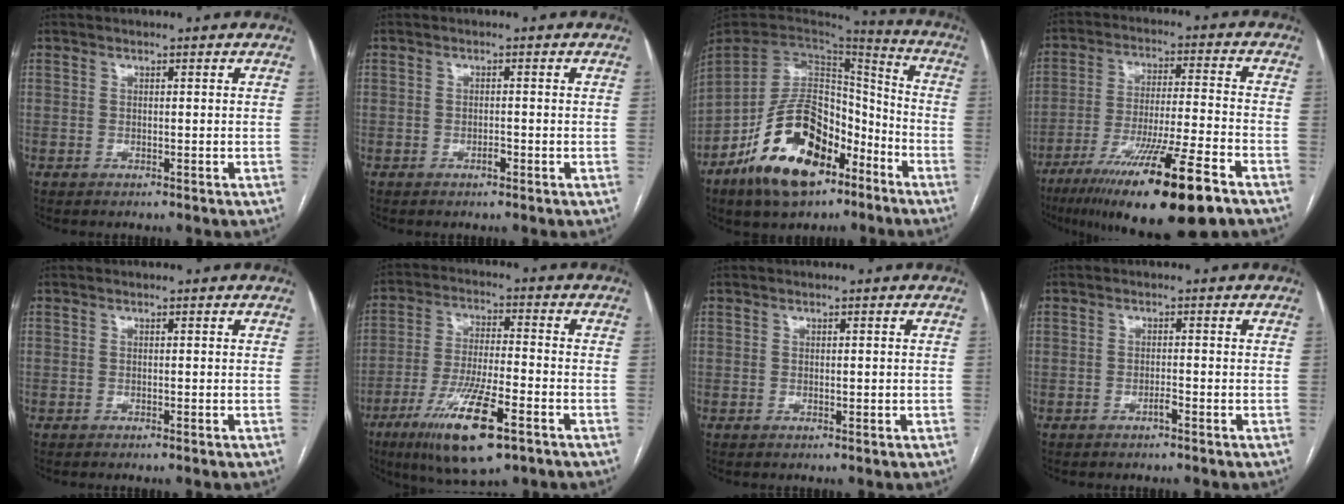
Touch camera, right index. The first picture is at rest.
{"total": 1.2, "force": [-0.6, 0.5, 0.9], "torque": [-0.015, 0.001, -0.009]}
{"total": 19.2, "force": [-10.5, 9.7, 12.9], "torque": [-0.244, 0.011, -0.178]}
{"total": 19.6, "force": [-12.5, 1.0, 15.1], "torque": [-0.234, -0.041, -0.209]}
{"total": 0.0}
{"total": 14.1, "force": [-7.6, 2.6, 11.6], "torque": [-0.223, -0.026, -0.128]}
{"total": 1.0, "force": [-0.1, 0.4, 0.9], "torque": [-0.015, -0.001, 0.002]}
{"total": 1.2, "force": [-0.8, 0.2, 0.9], "torque": [-0.016, 0.001, -0.014]}